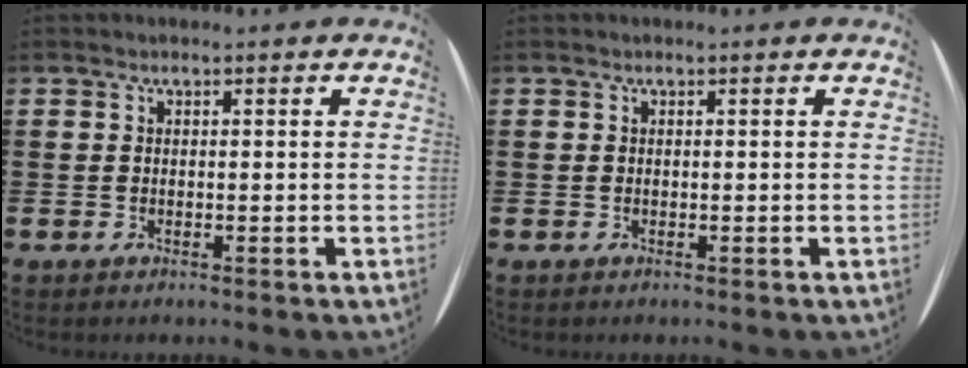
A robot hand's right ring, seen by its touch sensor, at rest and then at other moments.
{"total": 0.0}